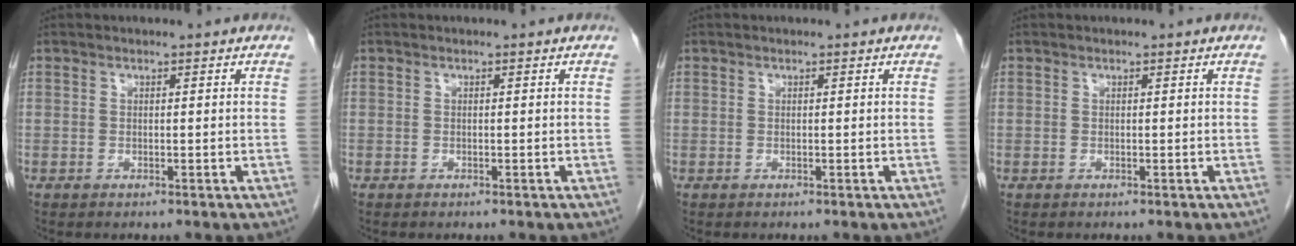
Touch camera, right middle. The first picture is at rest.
{"total": 0.0}
{"total": 0.0}
{"total": 0.0}